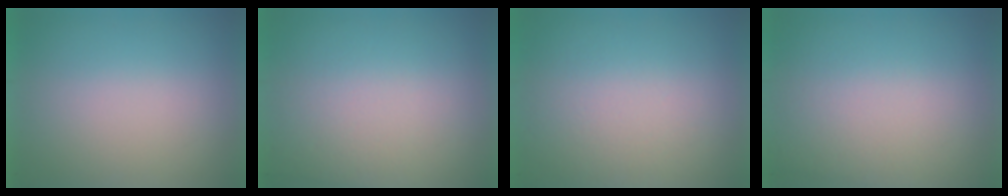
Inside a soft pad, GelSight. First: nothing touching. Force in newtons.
{"total": 2.8}
{"total": 4.1}
{"total": 2.3}